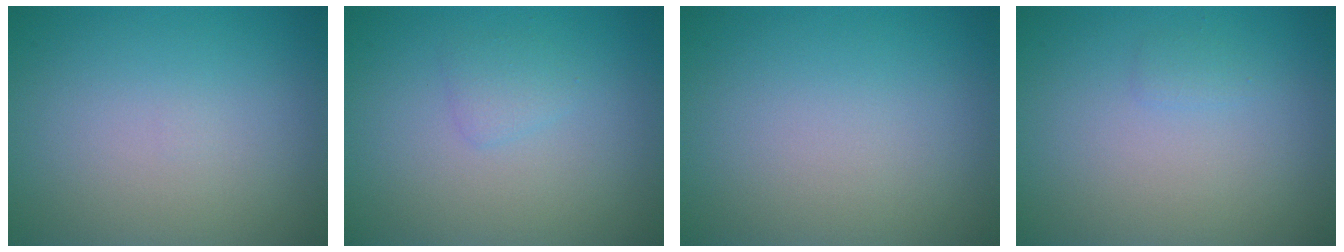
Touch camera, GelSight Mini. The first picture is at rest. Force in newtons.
{"total": 1.1, "press": 1.1, "slide": 0.0}
{"total": 0.0}
{"total": 0.6, "press": 0.6, "slide": 0.0}